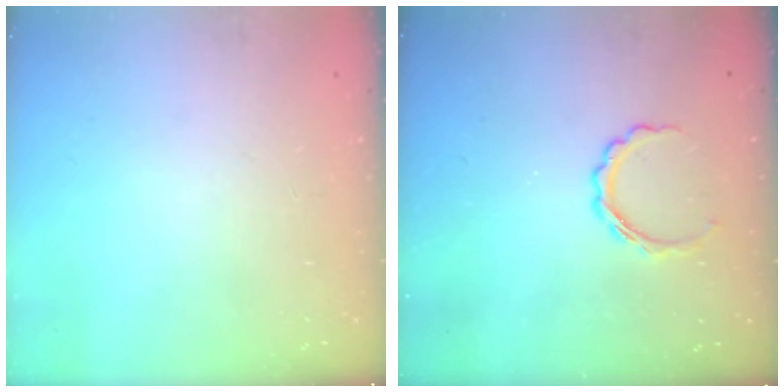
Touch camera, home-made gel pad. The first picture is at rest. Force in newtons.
{"total": 5.5, "press": 5.4, "slide": 0.9}